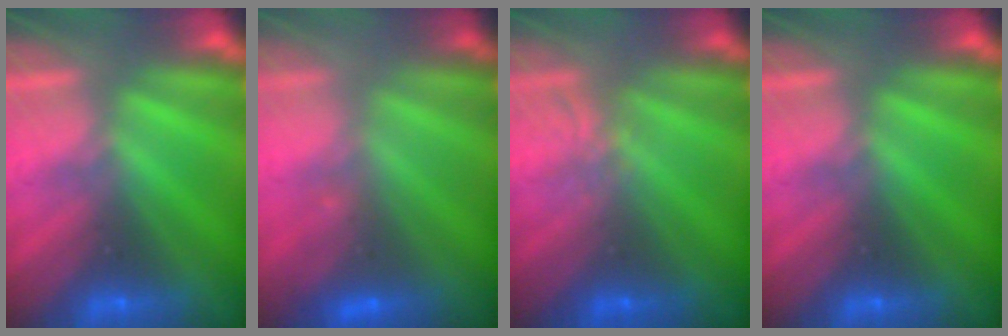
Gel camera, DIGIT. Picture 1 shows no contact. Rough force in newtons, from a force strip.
{"total": 2.9}
{"total": 1.8}
{"total": 0.0}